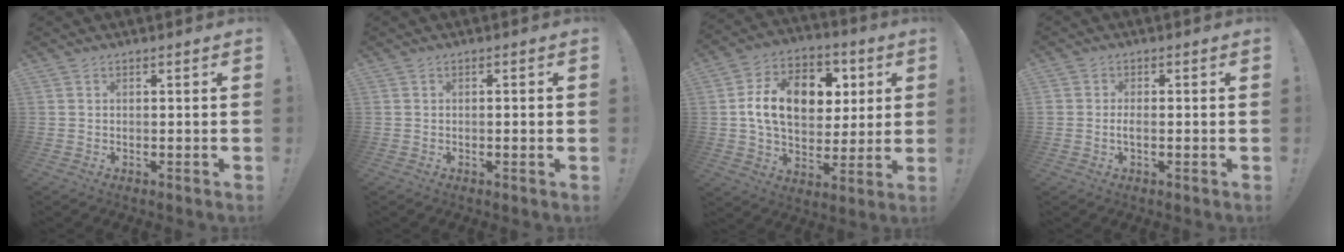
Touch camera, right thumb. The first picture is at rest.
{"total": 1.3, "force": [-0.4, -0.1, 1.3], "torque": [-0.021, -0.001, -0.007]}
{"total": 17.9, "force": [3.9, 12.7, 12.1], "torque": [-0.178, 0.000, 0.075]}
{"total": 1.5, "force": [-0.7, 0.7, 1.1], "torque": [-0.024, 0.006, -0.012]}